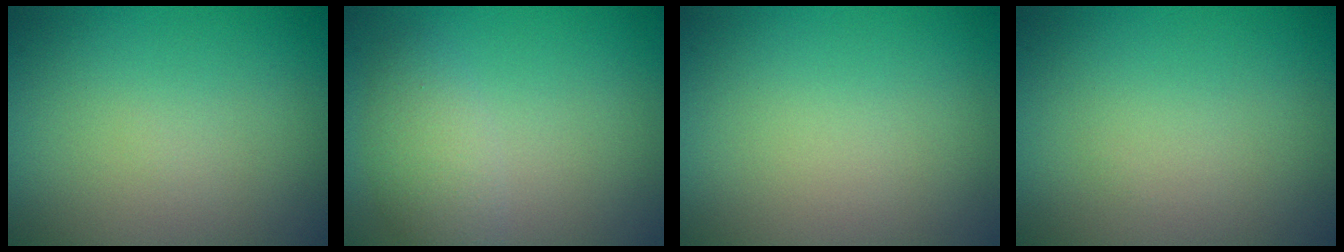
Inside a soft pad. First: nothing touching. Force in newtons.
{"total": 2.6, "press": 2.6, "slide": 0.1}
{"total": 0.0}
{"total": 0.0}